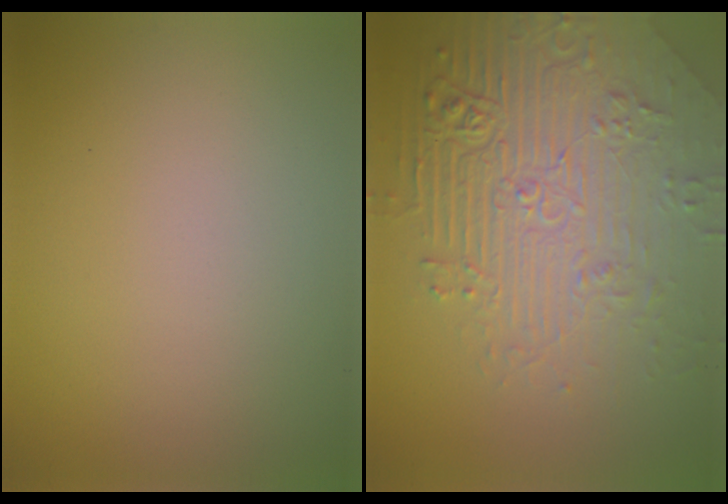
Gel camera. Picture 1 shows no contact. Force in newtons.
{"total": 7.3, "press": 5.8, "slide": 4.5}